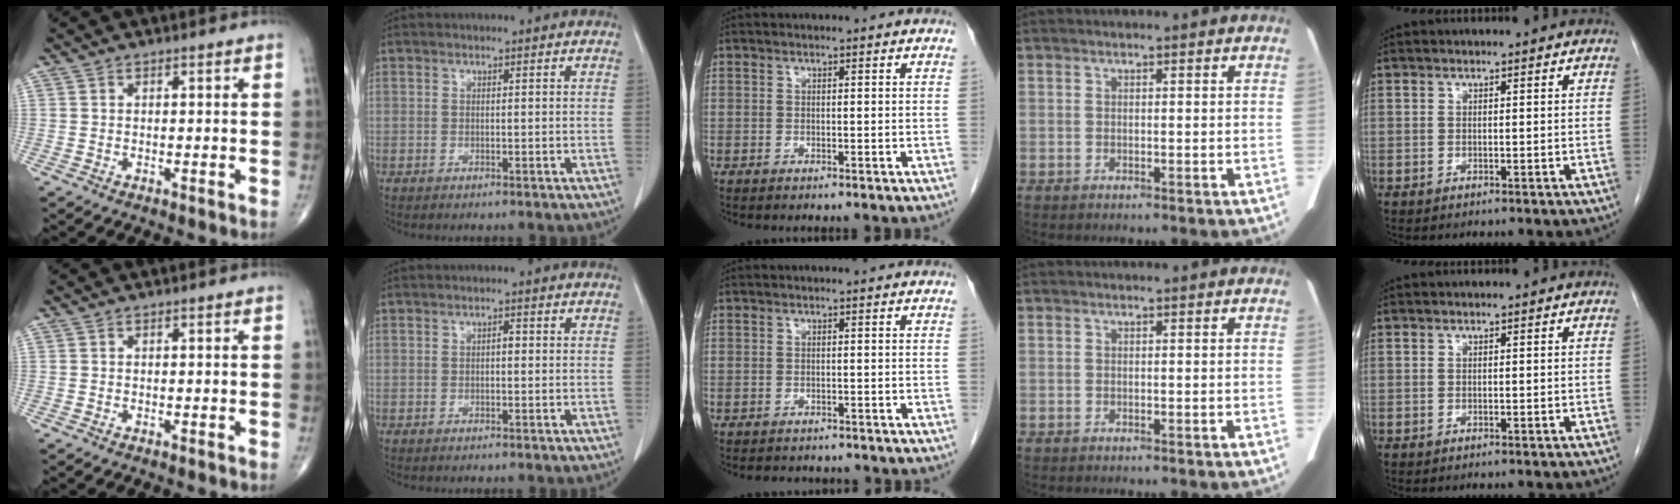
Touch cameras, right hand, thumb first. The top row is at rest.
{"index": {"total": 0.9, "force": [-0.1, 0.4, 0.8], "torque": [-0.010, 0.004, -0.002]}, "middle": {"total": 3.4, "force": [-3.0, 1.4, 0.8], "torque": [-0.011, -0.003, -0.037]}}